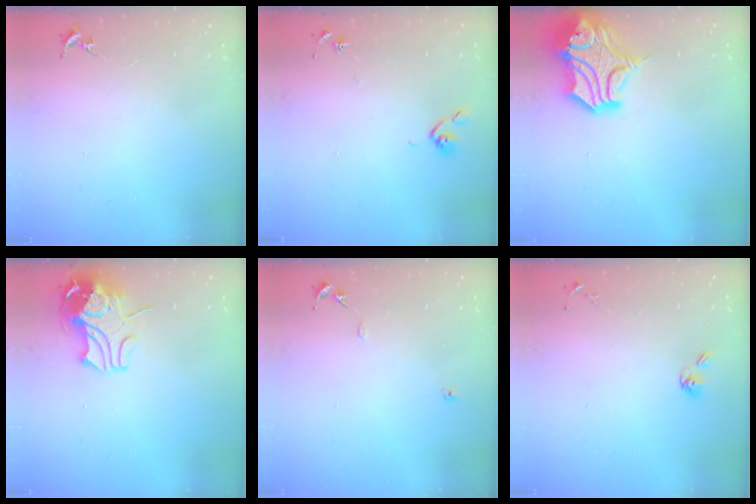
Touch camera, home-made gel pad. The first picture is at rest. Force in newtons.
{"total": 5.9, "press": 5.8, "slide": 0.8}
{"total": 16.9, "press": 16.7, "slide": 2.3}
{"total": 11.6, "press": 11.5, "slide": 1.6}
{"total": 6.1, "press": 6.1, "slide": 0.7}
{"total": 5.6, "press": 5.1, "slide": 2.3}